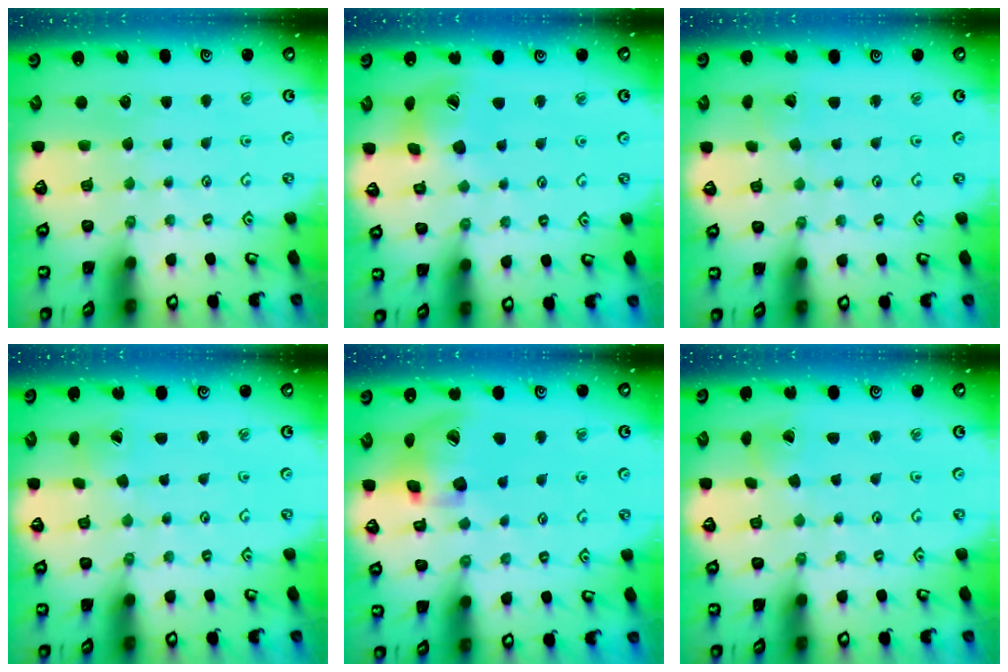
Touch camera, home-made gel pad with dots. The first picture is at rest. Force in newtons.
{"total": 10.3, "press": 10.2, "slide": 1.3}
{"total": 1.4, "press": 1.4, "slide": 0.1}
{"total": 0.8, "press": 0.8, "slide": 0.0}
{"total": 14.2, "press": 14.1, "slide": 1.1}
{"total": 1.8, "press": 1.8, "slide": 0.1}